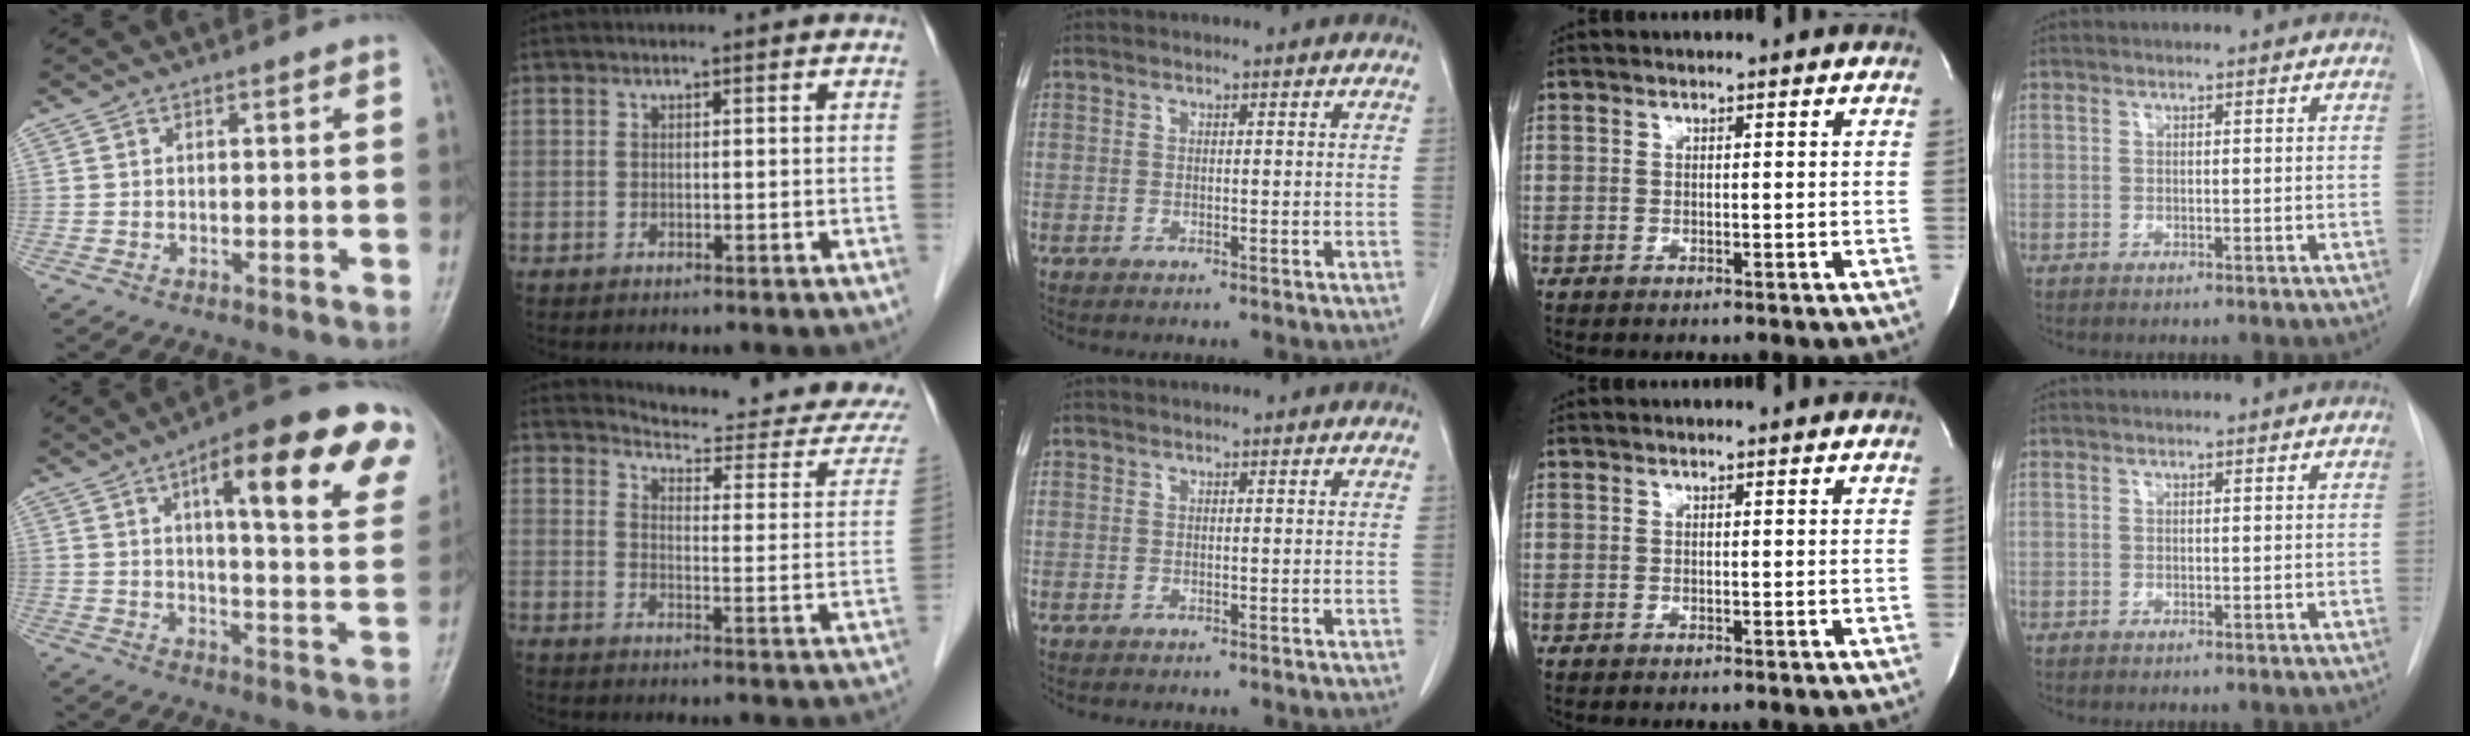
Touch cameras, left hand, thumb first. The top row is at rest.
{"thumb": {"total": 23.0, "force": [11.0, 6.1, 19.2], "torque": [-0.228, -0.022, 0.143]}, "index": {"total": 15.8, "force": [15.6, -0.2, 2.7], "torque": [-0.036, -0.103, 0.174]}}